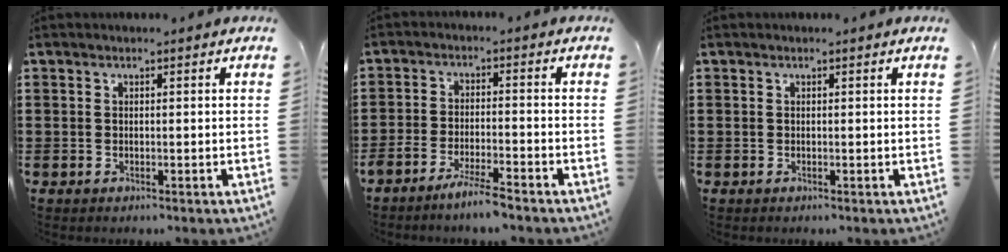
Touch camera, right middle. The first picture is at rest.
{"total": 4.3, "force": [-3.7, -0.1, 2.0], "torque": [-0.046, -0.008, -0.072]}
{"total": 0.0}